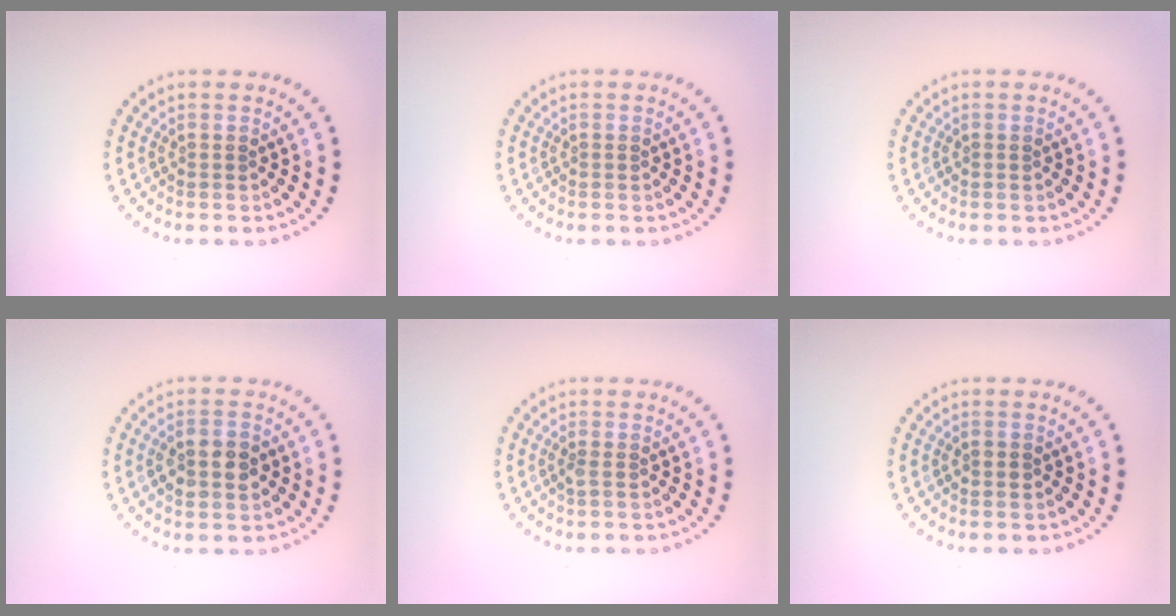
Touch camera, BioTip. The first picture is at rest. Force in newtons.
{"total": 0.0}
{"total": 0.0}
{"total": 2.8, "press": 2.8, "slide": 0.1}
{"total": 0.7, "press": 0.6, "slide": 0.3}
{"total": 0.9, "press": 0.9, "slide": 0.1}